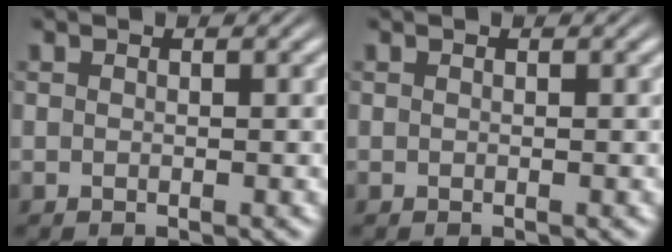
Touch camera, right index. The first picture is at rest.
{"total": 0.0}